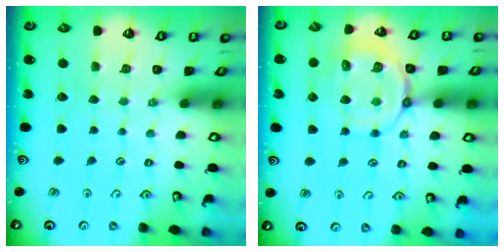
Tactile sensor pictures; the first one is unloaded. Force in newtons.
{"total": 11.3, "press": 11.2, "slide": 1.2}